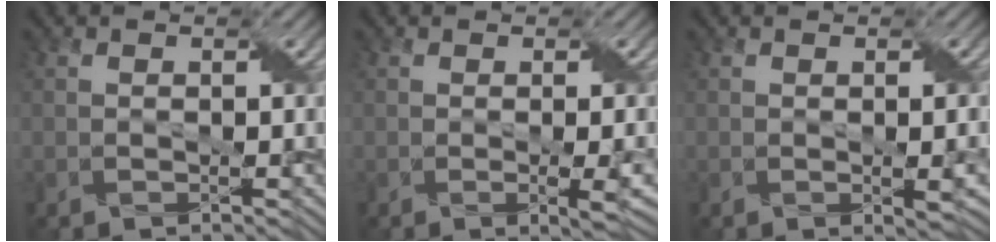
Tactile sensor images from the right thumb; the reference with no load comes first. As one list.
[{"total": 2.4, "force": [-0.3, 0.3, 2.4], "torque": [-0.042, 0.001, -0.003]}, {"total": 1.8, "force": [-0.1, 0.3, 1.8], "torque": [-0.029, 0.001, 0.002]}]